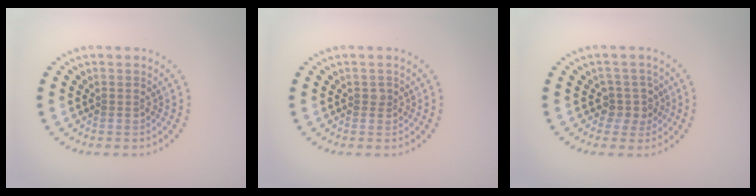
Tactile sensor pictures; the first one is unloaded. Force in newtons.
{"total": 0.6, "press": 0.5, "slide": 0.2}
{"total": 2.4, "press": 1.9, "slide": 1.4}